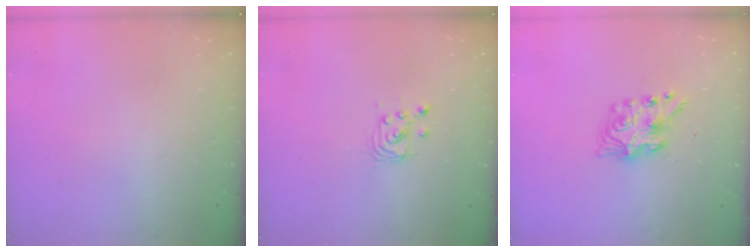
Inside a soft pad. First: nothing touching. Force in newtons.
{"total": 2.9, "press": 2.9, "slide": 0.2}
{"total": 8.2, "press": 8.1, "slide": 0.3}